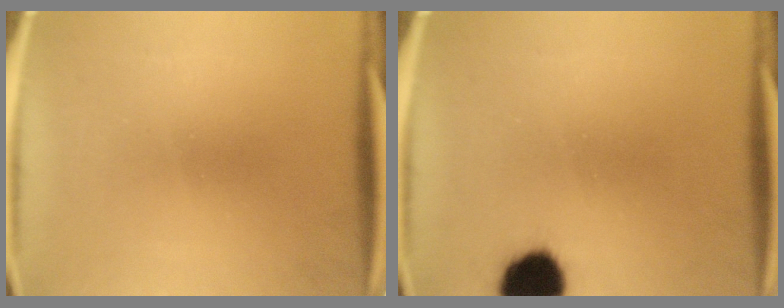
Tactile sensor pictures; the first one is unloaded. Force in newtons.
{"total": 11.1}